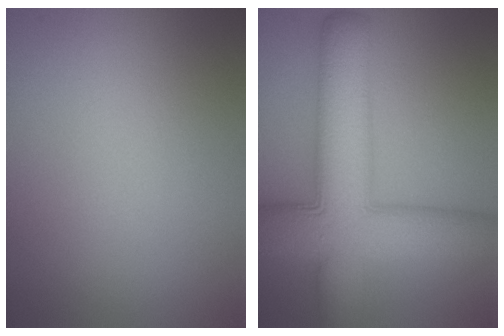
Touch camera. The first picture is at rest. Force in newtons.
{"total": 11.2, "press": 11.2, "slide": 0.2}